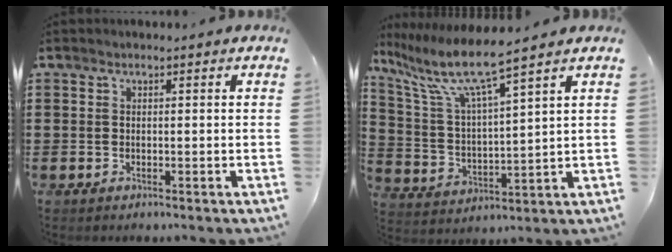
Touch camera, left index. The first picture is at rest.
{"total": 7.9, "force": [6.4, 0.1, 4.8], "torque": [-0.122, -0.043, 0.103]}